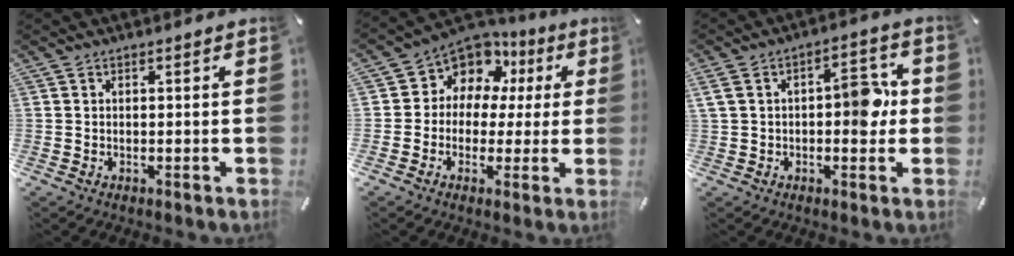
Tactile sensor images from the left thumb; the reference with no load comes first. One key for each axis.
{"total": 8.3, "fx": 3.7, "fy": 7.2, "fz": 1.7, "tx": -0.048, "ty": -0.034, "tz": 0.073}
{"total": 9.8, "fx": 0.6, "fy": 5.4, "fz": 8.2, "tx": -0.104, "ty": 0.006, "tz": 0.006}